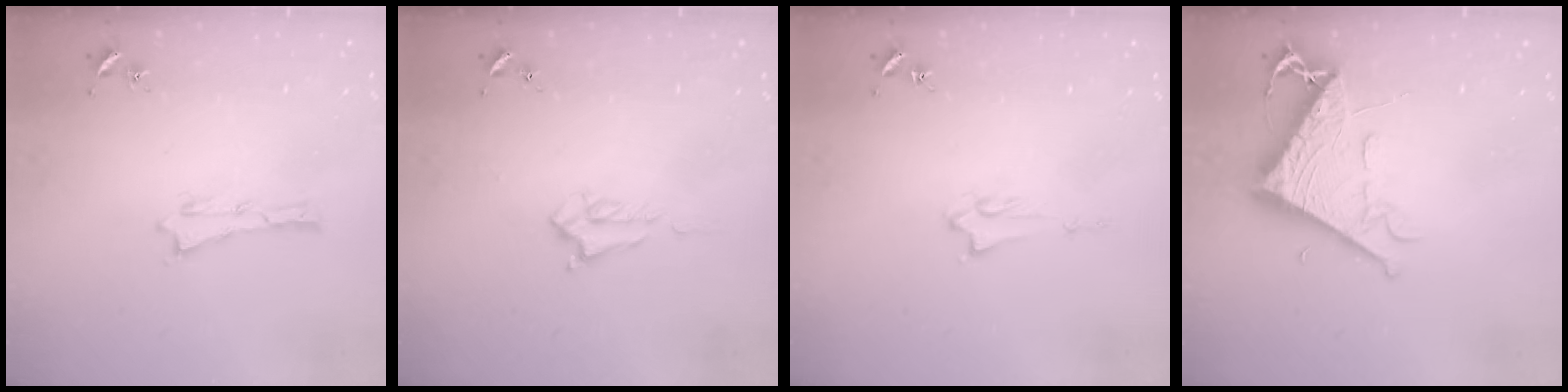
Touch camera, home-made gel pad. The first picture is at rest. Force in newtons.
{"total": 1.7, "press": 1.7, "slide": 0.3}
{"total": 1.3, "press": 1.3, "slide": 0.2}
{"total": 9.6, "press": 9.6, "slide": 0.9}